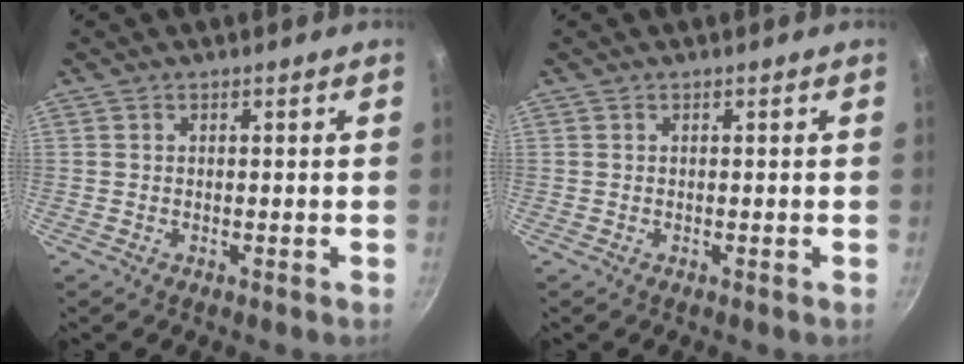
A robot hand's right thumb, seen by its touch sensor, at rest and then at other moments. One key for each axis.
{"total": 0.0}